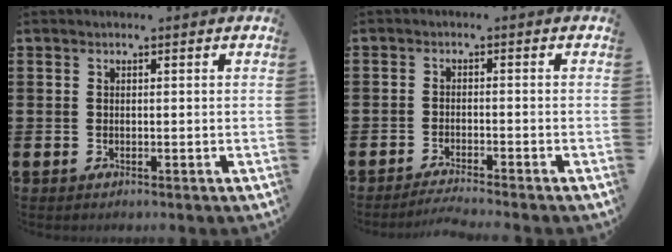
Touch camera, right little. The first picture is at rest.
{"total": 2.1, "force": [-2.0, -0.3, 0.5], "torque": [-0.008, 0.003, -0.039]}